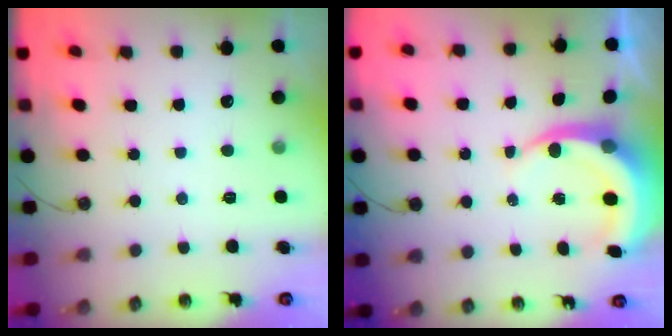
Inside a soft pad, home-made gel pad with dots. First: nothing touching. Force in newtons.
{"total": 7.1, "press": 7.0, "slide": 1.1}